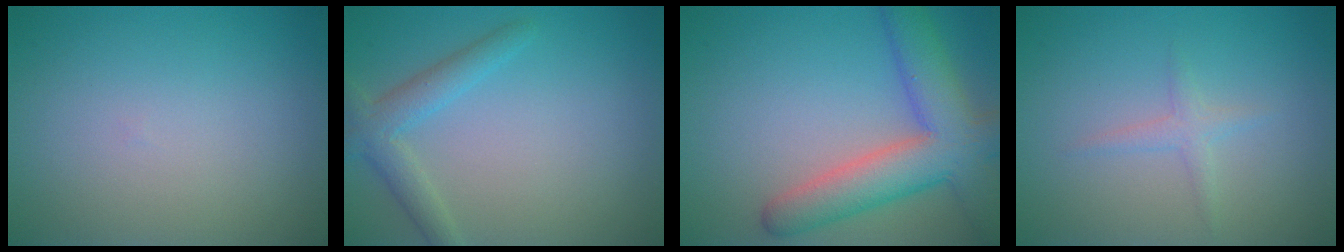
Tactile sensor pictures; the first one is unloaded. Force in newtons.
{"total": 2.8, "press": 2.8, "slide": 0.1}
{"total": 7.6, "press": 7.5, "slide": 0.5}
{"total": 1.3, "press": 1.3, "slide": 0.0}